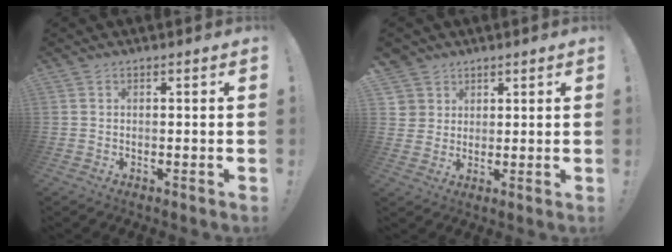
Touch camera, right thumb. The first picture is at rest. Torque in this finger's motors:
{"motor_torque": [-0.02, 0.09, -0.61, 0.44, 0.05]}